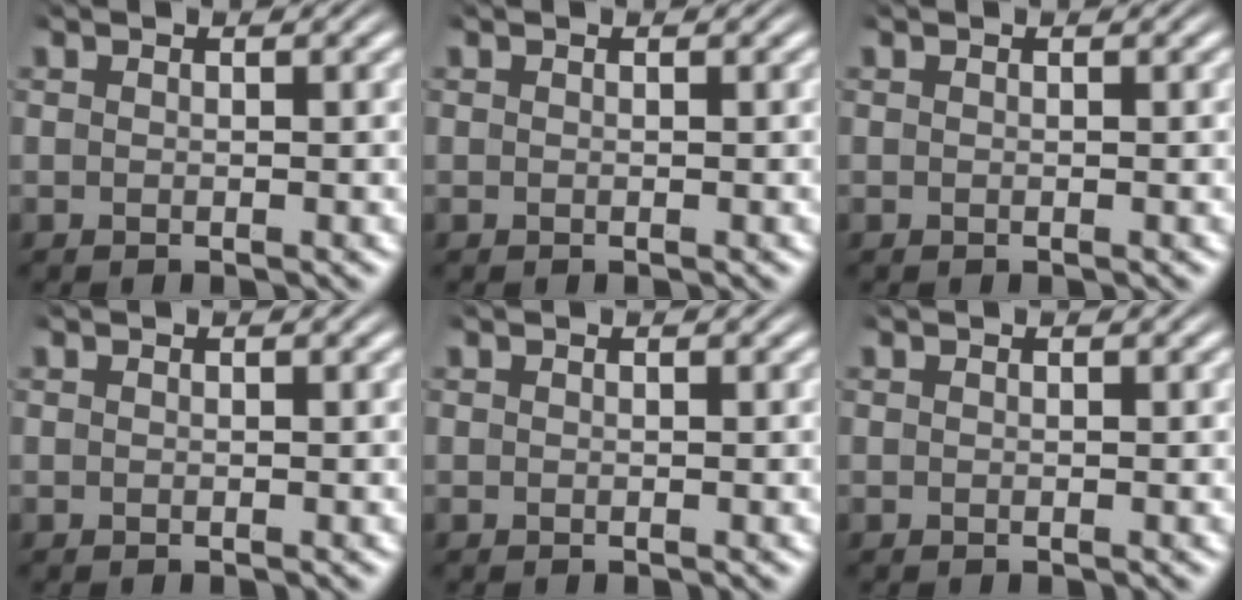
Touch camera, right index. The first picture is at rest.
{"total": 0.0}
{"total": 0.0}
{"total": 0.0}
{"total": 0.0}
{"total": 0.0}